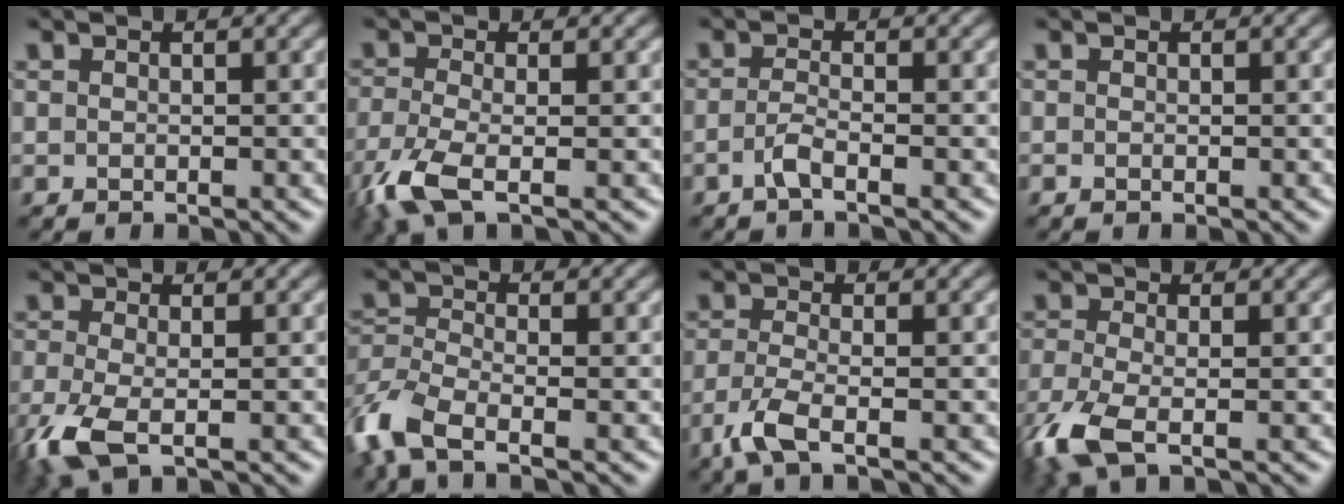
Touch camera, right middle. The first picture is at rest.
{"total": 5.0, "force": [-2.7, 1.6, 3.9], "torque": [-0.101, -0.016, -0.065]}
{"total": 1.6, "force": [-0.9, 0.3, 1.3], "torque": [-0.028, 0.002, -0.024]}
{"total": 0.0}
{"total": 4.7, "force": [-2.0, 1.8, 3.8], "torque": [-0.104, -0.013, -0.046]}
{"total": 5.9, "force": [-3.7, 2.5, 3.9], "torque": [-0.096, -0.011, -0.090]}
{"total": 3.3, "force": [-2.0, 0.8, 2.5], "torque": [-0.064, -0.009, -0.050]}
{"total": 5.1, "force": [-2.6, 1.8, 4.0], "torque": [-0.108, -0.016, -0.063]}